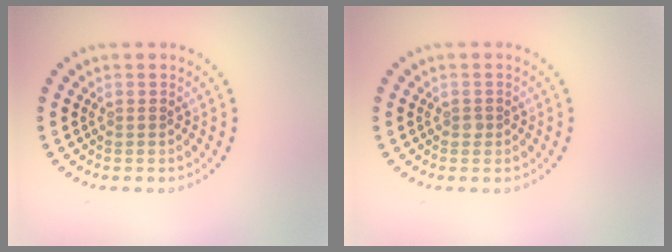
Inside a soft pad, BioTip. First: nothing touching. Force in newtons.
{"total": 0.6, "press": 0.5, "slide": 0.3}